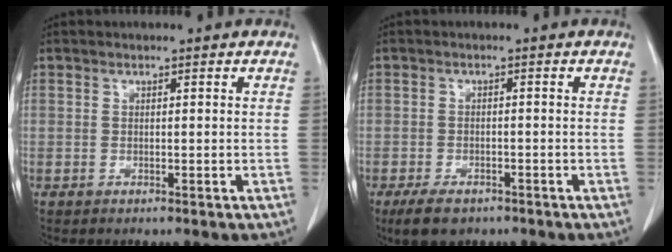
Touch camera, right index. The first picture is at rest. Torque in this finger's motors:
{"motor_torque": [-0.06, -0.15, -0.07, -0.02]}